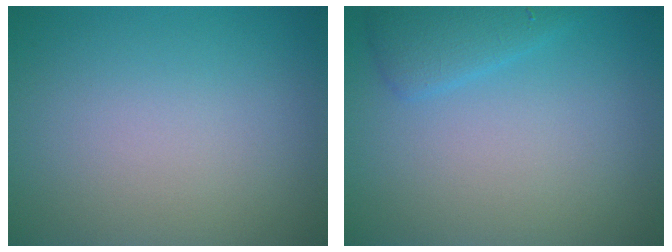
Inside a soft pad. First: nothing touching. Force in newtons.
{"total": 2.2, "press": 2.2, "slide": 0.2}